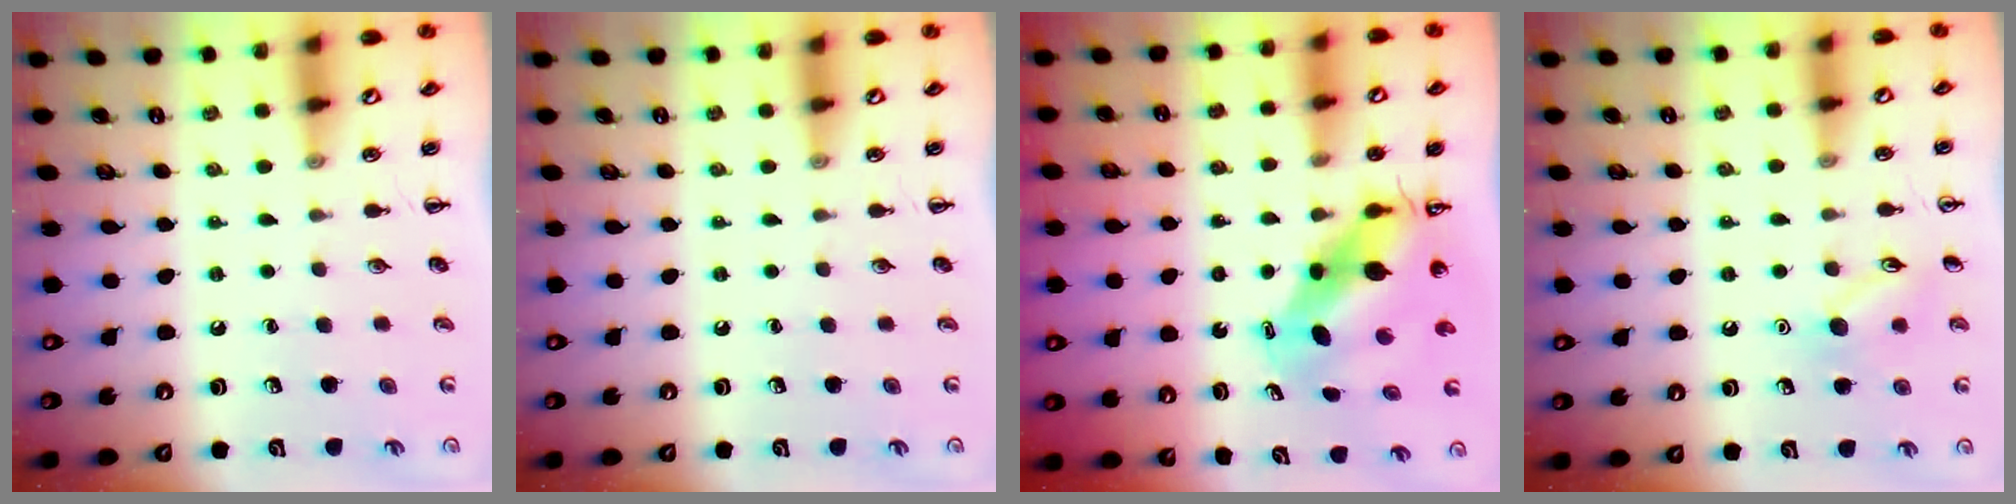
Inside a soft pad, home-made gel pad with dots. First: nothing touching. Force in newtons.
{"total": 0.0}
{"total": 7.3, "press": 7.1, "slide": 1.9}
{"total": 8.7, "press": 8.7, "slide": 0.6}